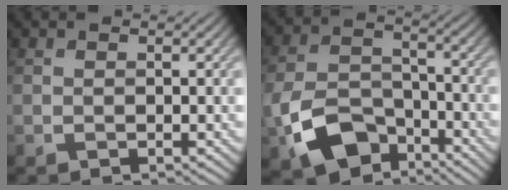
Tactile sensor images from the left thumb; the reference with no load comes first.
{"total": 10.4, "force": [-5.5, 6.5, 6.0], "torque": [-0.142, -0.021, -0.105]}